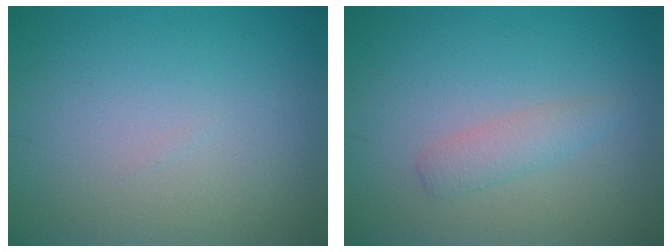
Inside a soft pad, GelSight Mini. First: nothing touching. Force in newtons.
{"total": 1.7, "press": 1.7, "slide": 0.1}